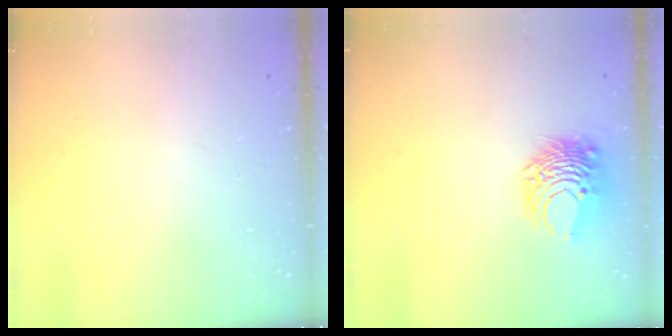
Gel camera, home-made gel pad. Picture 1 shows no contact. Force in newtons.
{"total": 8.2, "press": 8.2, "slide": 0.7}